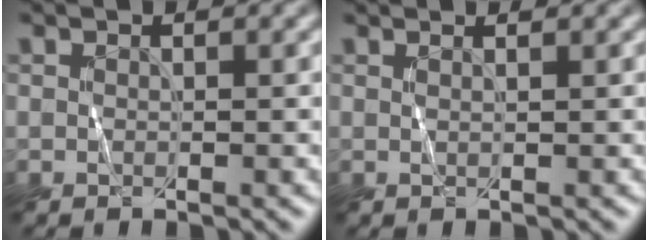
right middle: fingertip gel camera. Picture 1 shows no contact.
{"total": 0.7, "force": [0.5, -0.3, 0.3], "torque": [-0.008, -0.001, 0.007]}